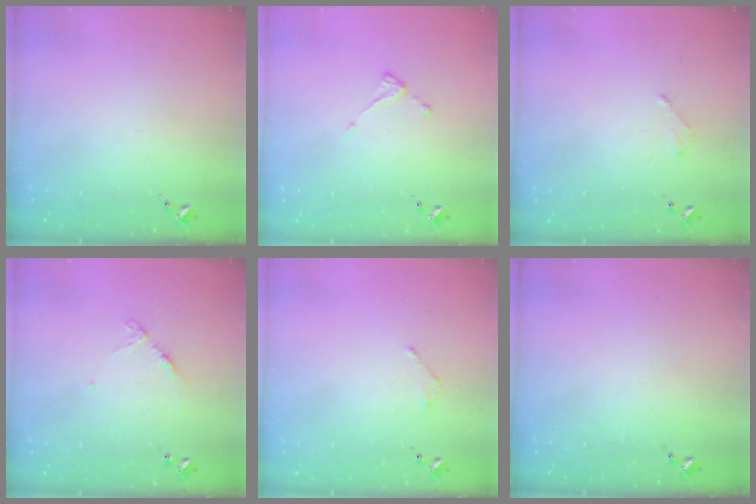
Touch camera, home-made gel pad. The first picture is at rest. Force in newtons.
{"total": 3.8, "press": 3.8, "slide": 0.3}
{"total": 2.0, "press": 2.0, "slide": 0.3}
{"total": 4.7, "press": 4.6, "slide": 0.5}
{"total": 2.0, "press": 2.0, "slide": 0.3}
{"total": 0.0}